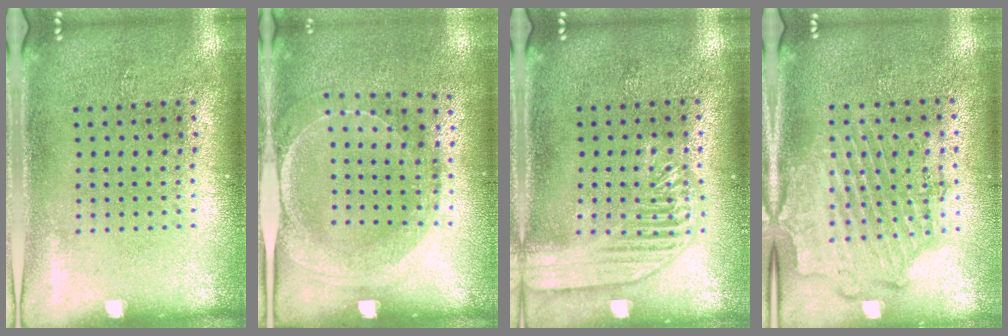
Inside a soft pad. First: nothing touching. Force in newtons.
{"total": 1.5, "press": 1.4, "slide": 0.4}
{"total": 1.9, "press": 1.8, "slide": 0.2}
{"total": 1.9, "press": 1.7, "slide": 0.8}